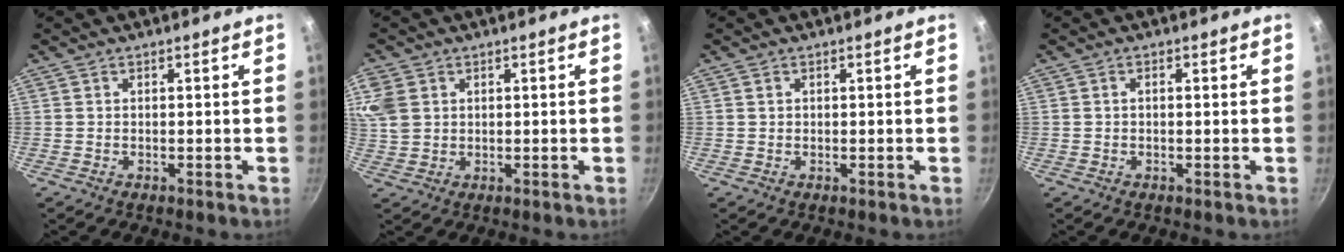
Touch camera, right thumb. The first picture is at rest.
{"total": 9.0, "force": [3.0, 7.0, 4.8], "torque": [-0.107, 0.007, 0.065]}
{"total": 0.9, "force": [0.4, 0.7, 0.4], "torque": [-0.005, 0.003, 0.006]}
{"total": 0.9, "force": [0.2, 0.3, 0.8], "torque": [-0.016, 0.003, 0.003]}